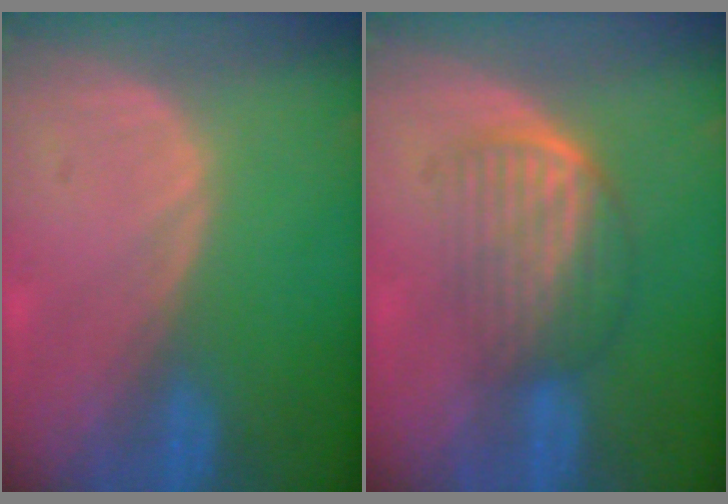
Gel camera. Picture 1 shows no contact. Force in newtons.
{"total": 7.2, "press": 6.0, "slide": 4.0}